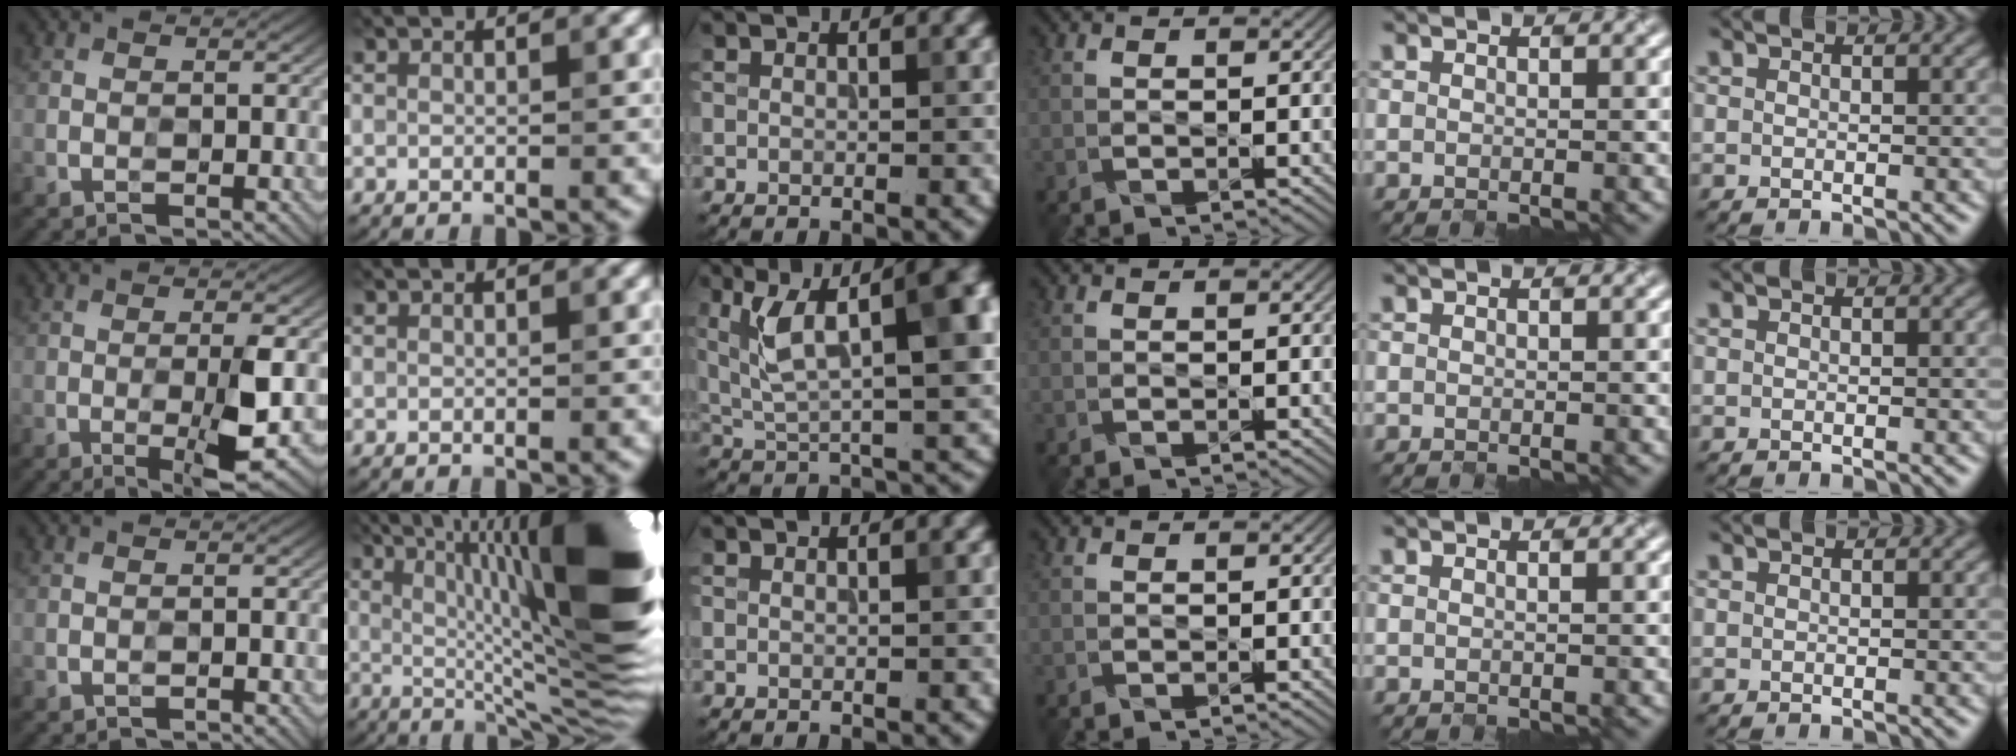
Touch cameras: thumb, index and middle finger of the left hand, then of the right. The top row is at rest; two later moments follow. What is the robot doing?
{"motion": "open", "object": "jewelry box"}